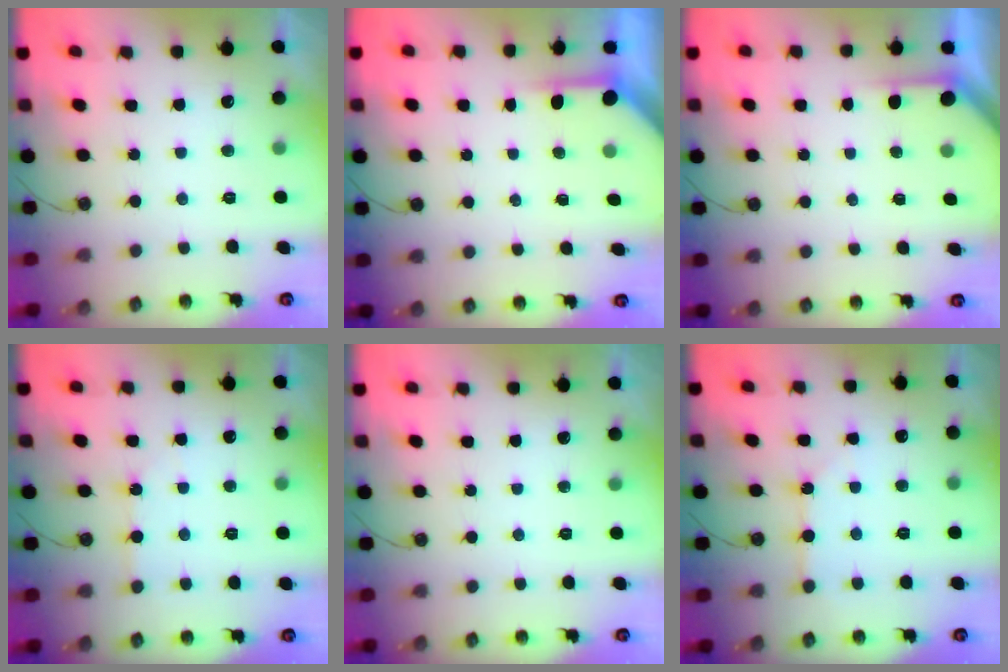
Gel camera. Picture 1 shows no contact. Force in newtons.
{"total": 3.9, "press": 3.9, "slide": 0.3}
{"total": 1.9, "press": 1.9, "slide": 0.2}
{"total": 3.8, "press": 3.7, "slide": 0.5}
{"total": 0.0}
{"total": 2.1, "press": 2.1, "slide": 0.3}